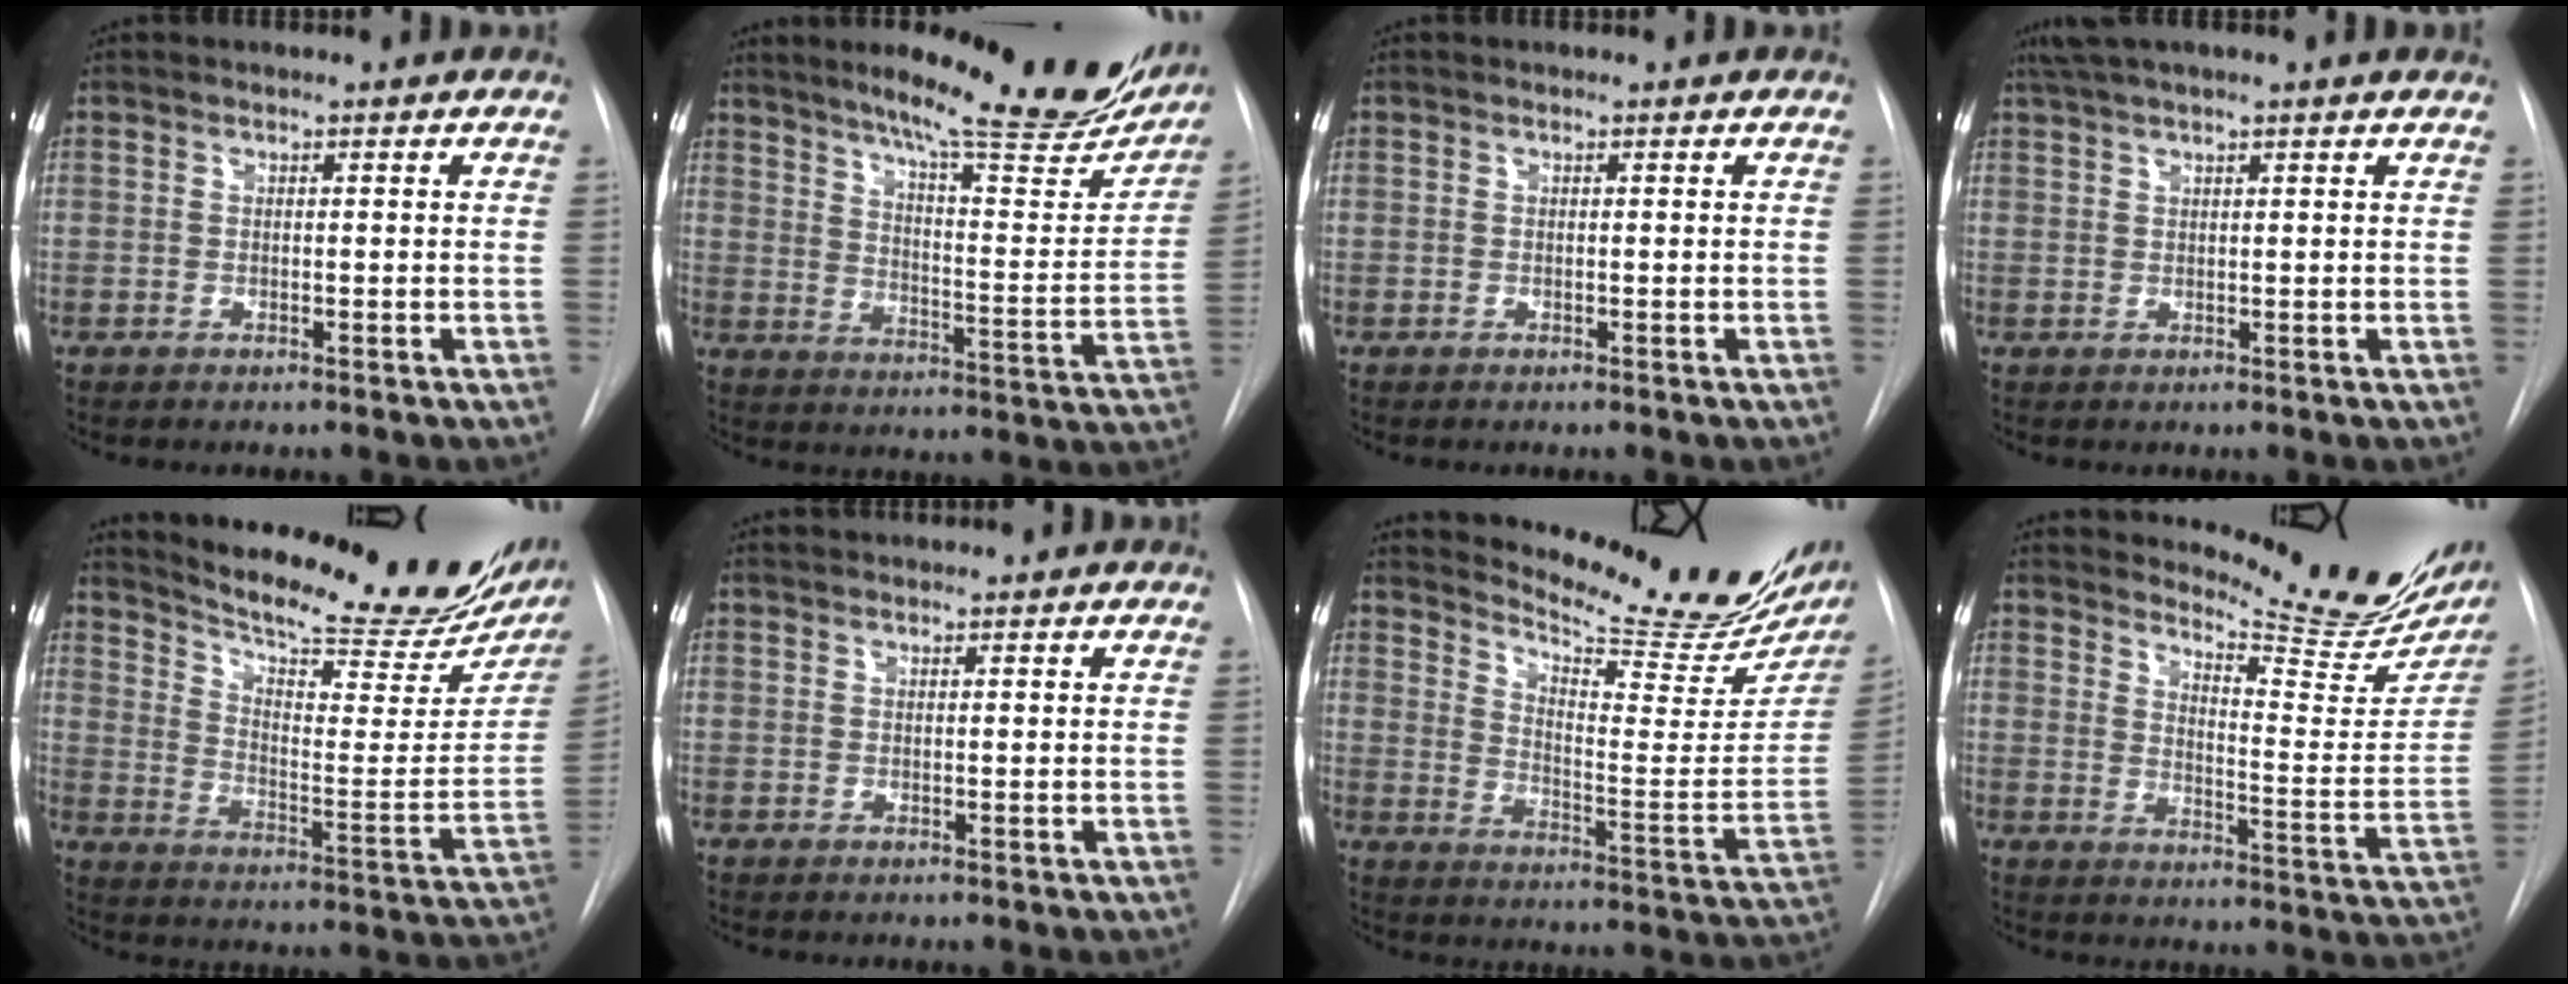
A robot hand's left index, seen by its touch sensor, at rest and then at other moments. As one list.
[{"total": 23.4, "force": [19.2, 2.9, 12.9], "torque": [-0.183, -0.056, 0.248]}, {"total": 0.0}, {"total": 7.5, "force": [6.0, -0.5, 4.5], "torque": [-0.078, 0.039, 0.084]}, {"total": 25.3, "force": [21.5, 5.4, 12.2], "torque": [-0.190, -0.062, 0.279]}, {"total": 2.1, "force": [2.0, -0.1, 0.4], "torque": [-0.007, 0.023, 0.031]}, {"total": 21.2, "force": [18.9, 3.1, 9.3], "torque": [-0.142, -0.088, 0.243]}, {"total": 15.8, "force": [14.5, 2.4, 5.8], "torque": [-0.078, -0.092, 0.172]}]